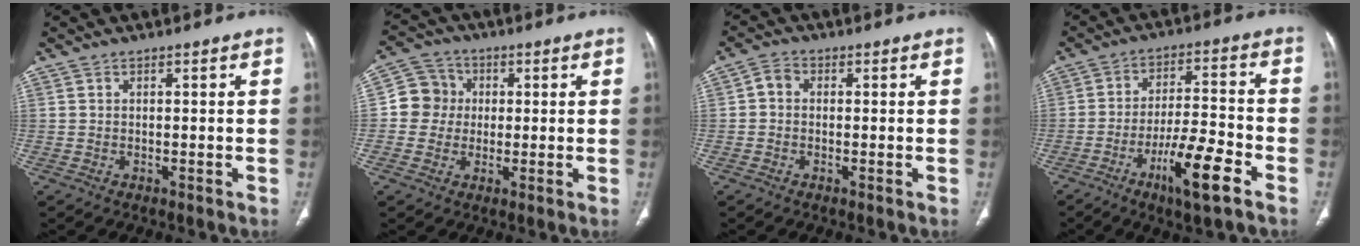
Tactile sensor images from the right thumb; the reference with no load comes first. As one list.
[{"total": 7.1, "force": [0.3, 6.9, 1.8], "torque": [0.000, 0.014, -0.005]}, {"total": 2.6, "force": [0.0, 2.1, 1.5], "torque": [-0.021, 0.008, -0.010]}, {"total": 12.0, "force": [-6.3, 2.2, 10.0], "torque": [-0.180, 0.030, -0.108]}]